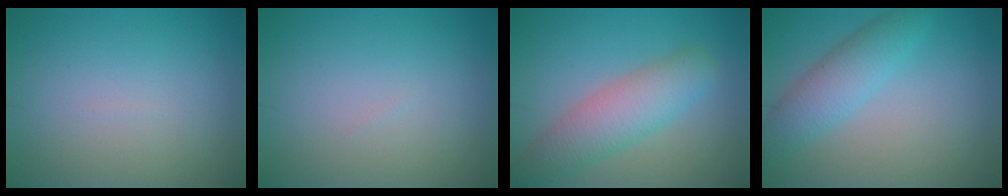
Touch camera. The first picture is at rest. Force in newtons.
{"total": 0.0}
{"total": 5.0, "press": 5.0, "slide": 0.3}
{"total": 3.8, "press": 3.8, "slide": 0.1}